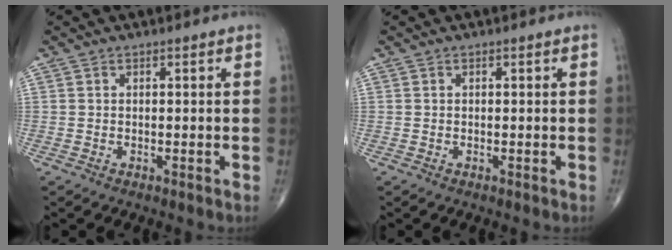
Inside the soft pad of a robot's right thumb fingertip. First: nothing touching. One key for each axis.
{"total": 0.0}